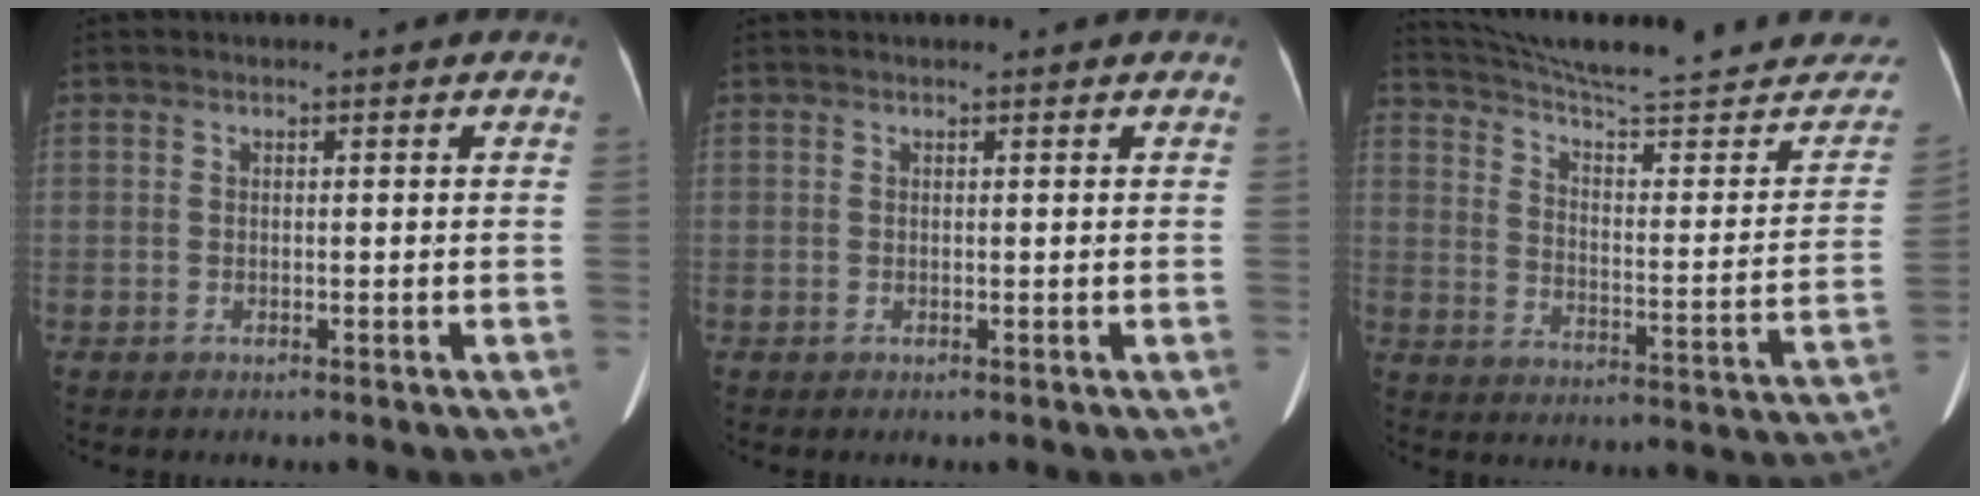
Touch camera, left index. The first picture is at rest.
{"total": 1.0, "force": [0.9, 0.1, 0.3], "torque": [-0.006, 0.016, 0.013]}
{"total": 27.5, "force": [25.4, 2.3, 10.5], "torque": [-0.149, -0.076, 0.332]}